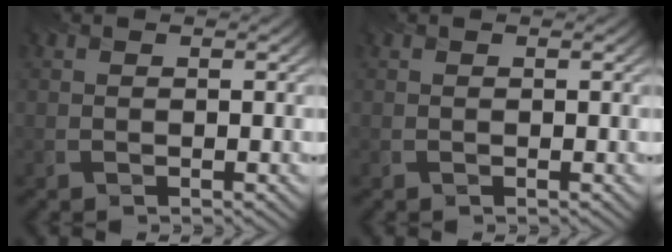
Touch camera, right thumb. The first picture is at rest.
{"total": 0.0}